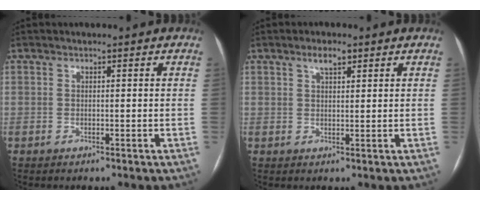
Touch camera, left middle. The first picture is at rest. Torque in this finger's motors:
{"motor_torque": [0.47, -0.51, 0.21, 0.05]}